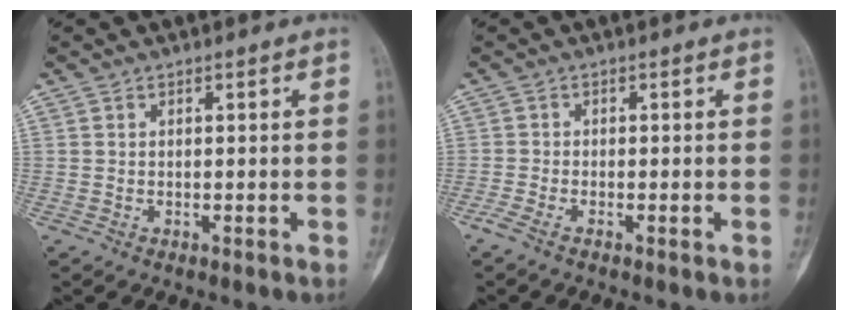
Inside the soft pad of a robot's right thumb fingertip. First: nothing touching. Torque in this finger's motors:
{"motor_torque": [1.22, -0.97, 1.35, -1.02, 0.28]}